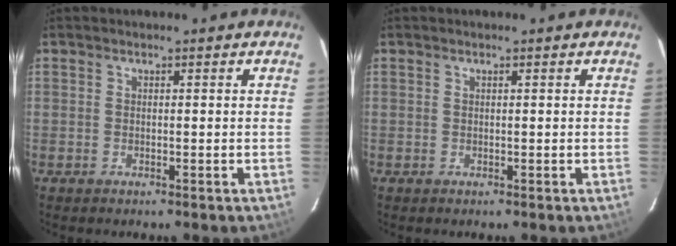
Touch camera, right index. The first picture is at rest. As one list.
[{"total": 0.0}]